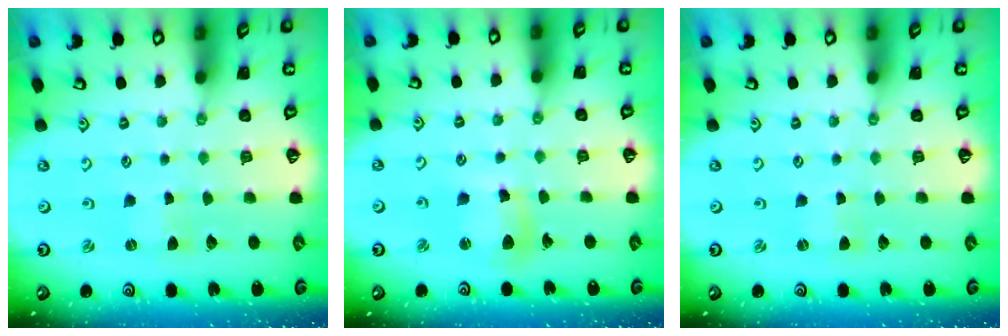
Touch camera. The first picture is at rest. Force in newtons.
{"total": 9.9, "press": 9.8, "slide": 1.1}
{"total": 0.9, "press": 0.9, "slide": 0.1}